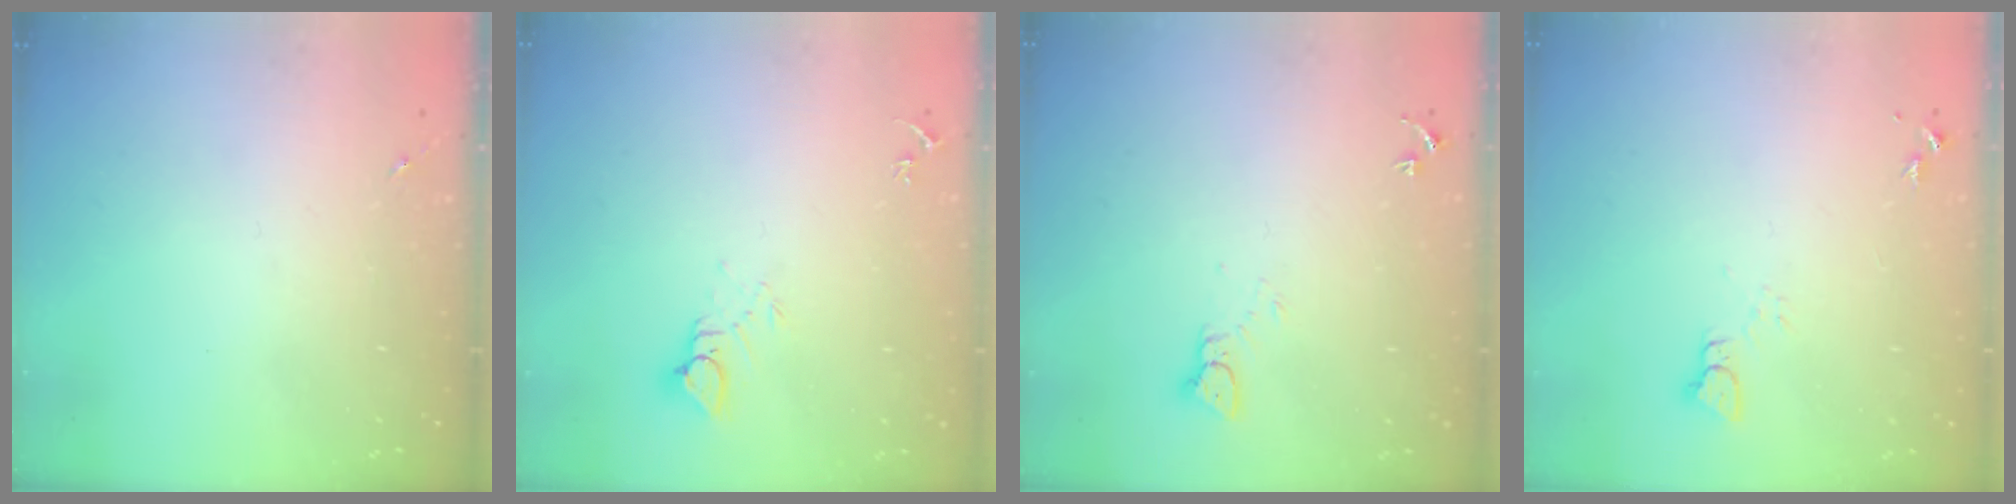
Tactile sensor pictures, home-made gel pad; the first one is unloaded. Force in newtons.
{"total": 4.3, "press": 4.3, "slide": 0.3}
{"total": 2.6, "press": 2.6, "slide": 0.1}
{"total": 2.2, "press": 2.2, "slide": 0.2}